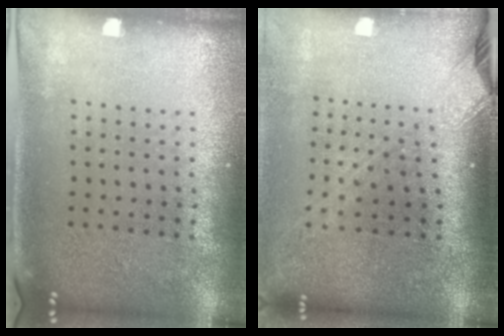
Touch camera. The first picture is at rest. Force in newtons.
{"total": 2.2, "press": 1.6, "slide": 1.5}